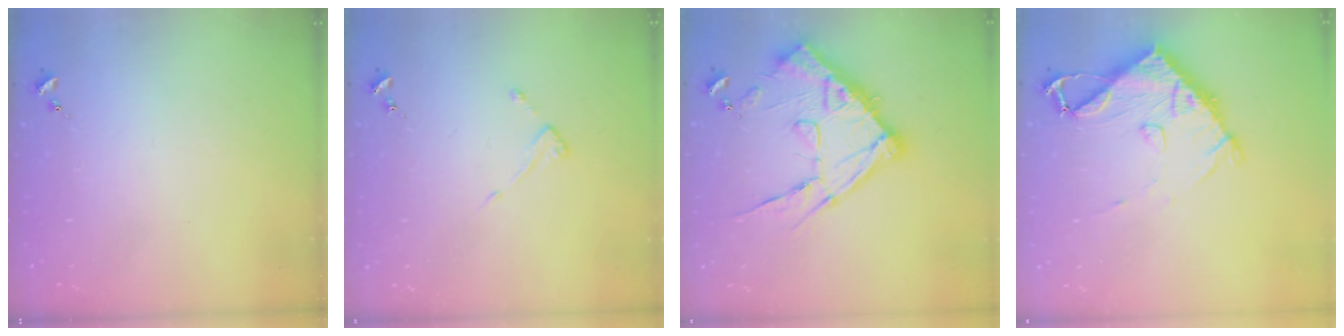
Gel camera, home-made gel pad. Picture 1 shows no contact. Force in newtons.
{"total": 4.1, "press": 4.0, "slide": 0.4}
{"total": 19.4, "press": 19.4, "slide": 1.0}
{"total": 10.9, "press": 10.8, "slide": 1.4}